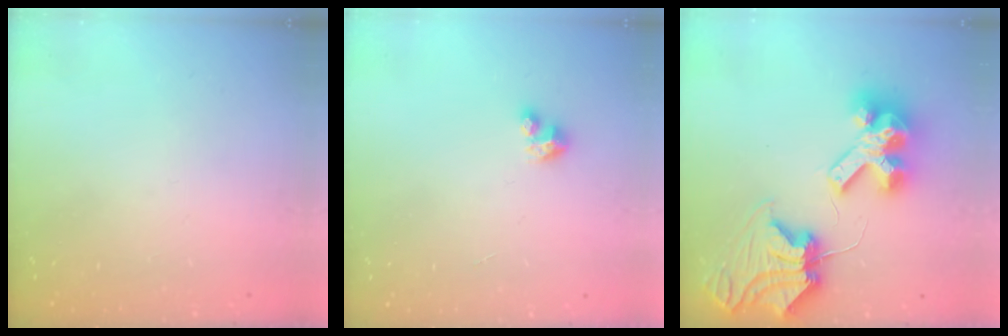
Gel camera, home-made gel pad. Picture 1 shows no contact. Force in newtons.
{"total": 4.1, "press": 4.0, "slide": 0.3}
{"total": 15.3, "press": 15.2, "slide": 1.9}